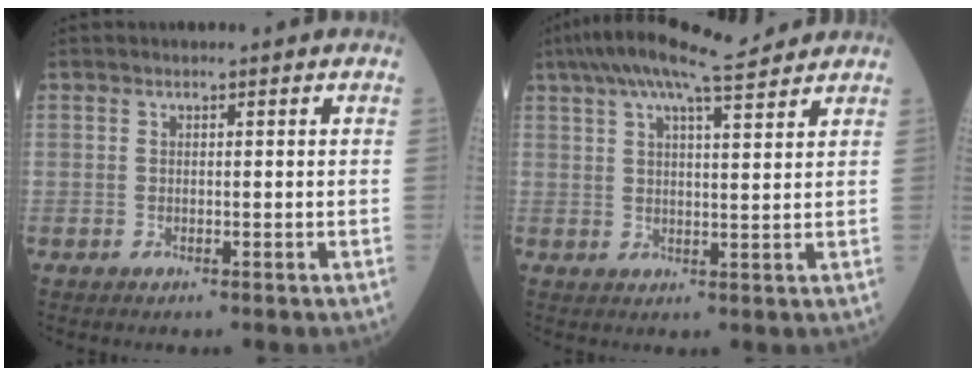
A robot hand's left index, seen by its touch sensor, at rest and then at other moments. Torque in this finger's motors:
{"motor_torque": [1.07, -1.07, 0.45, 0.12]}